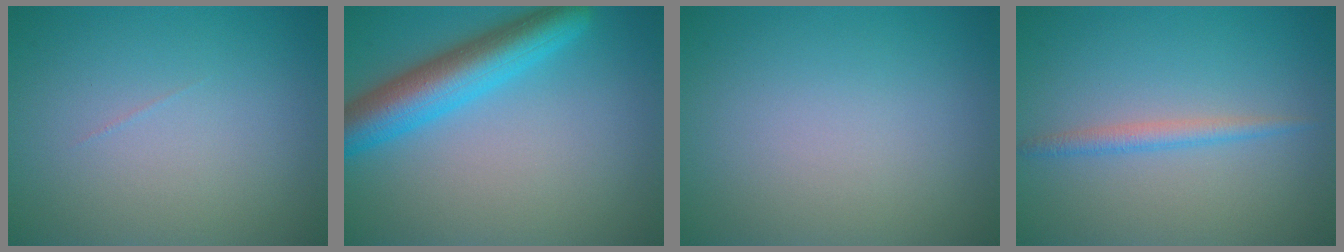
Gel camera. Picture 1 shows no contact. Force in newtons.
{"total": 6.4, "press": 6.4, "slide": 0.3}
{"total": 0.0}
{"total": 1.6, "press": 1.6, "slide": 0.1}